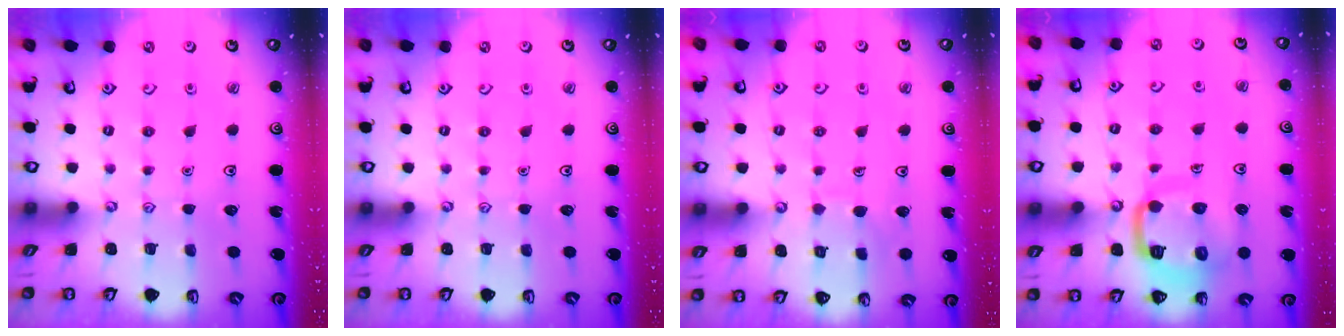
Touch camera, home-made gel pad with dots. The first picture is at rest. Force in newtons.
{"total": 0.0}
{"total": 6.4, "press": 6.4, "slide": 0.3}
{"total": 12.5, "press": 12.4, "slide": 1.5}